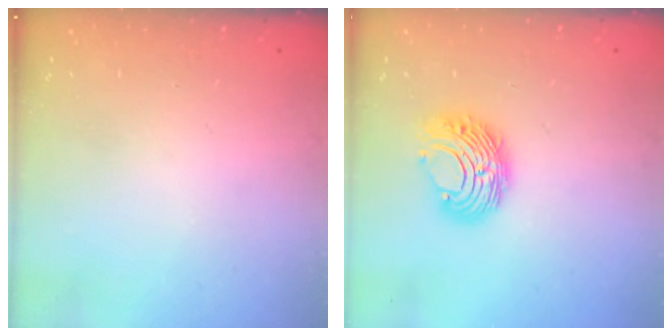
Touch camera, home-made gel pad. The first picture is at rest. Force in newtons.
{"total": 8.6, "press": 8.6, "slide": 0.5}